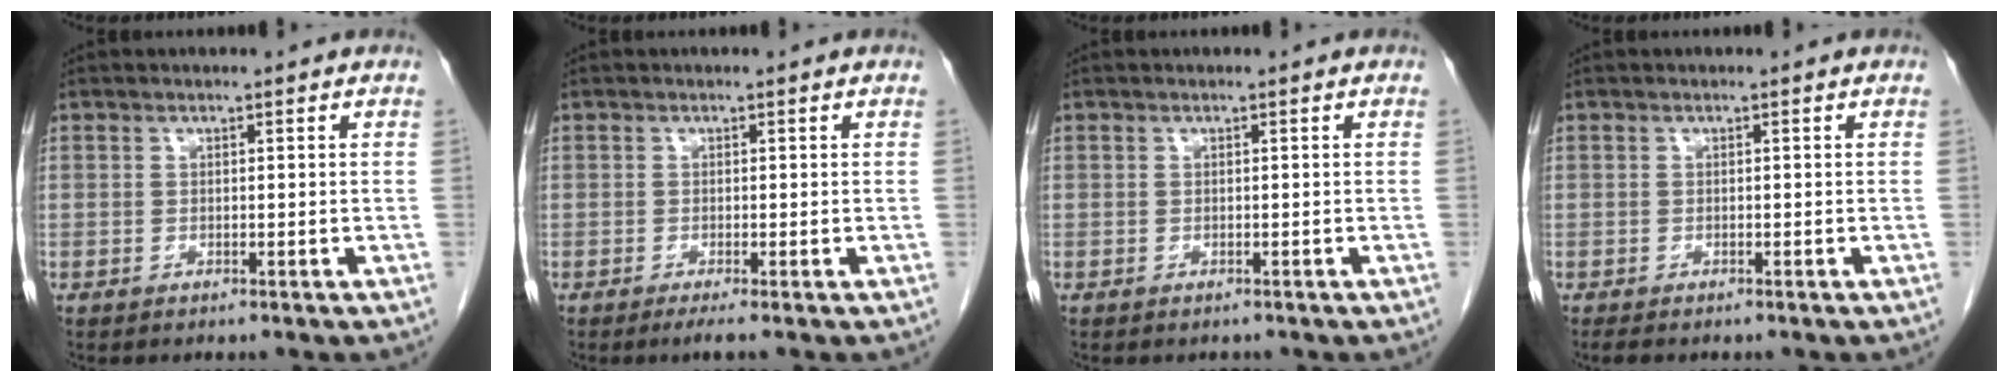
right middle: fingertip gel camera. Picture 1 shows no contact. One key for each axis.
{"total": 1.3, "fx": -0.8, "fy": -0.4, "fz": 1.0, "tx": -0.021, "ty": -0.006, "tz": -0.014}
{"total": 0.0}
{"total": 1.3, "fx": -1.1, "fy": 0.4, "fz": 0.7, "tx": -0.015, "ty": -0.004, "tz": -0.013}